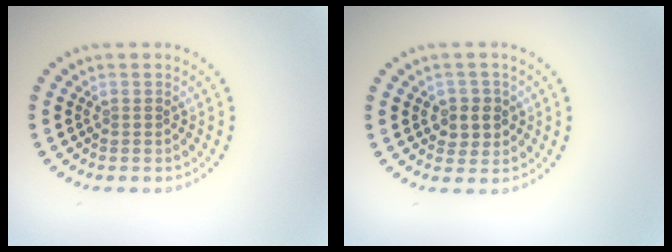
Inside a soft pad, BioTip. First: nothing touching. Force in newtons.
{"total": 2.4, "press": 2.3, "slide": 0.8}